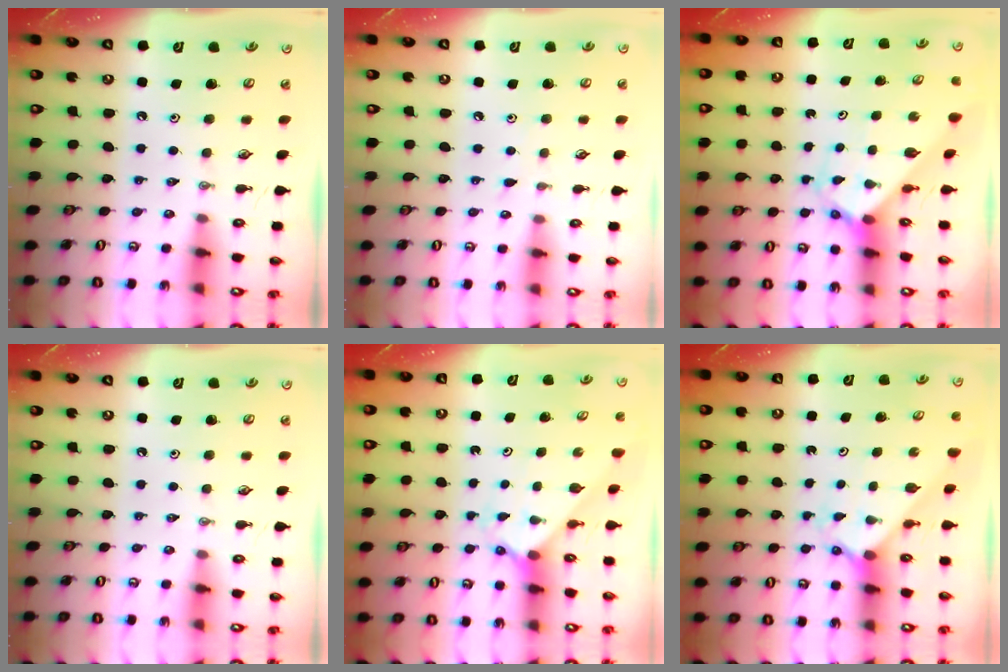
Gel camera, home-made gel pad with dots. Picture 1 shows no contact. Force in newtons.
{"total": 2.3, "press": 2.2, "slide": 0.4}
{"total": 2.7, "press": 2.7, "slide": 0.2}
{"total": 0.0}
{"total": 2.2, "press": 2.2, "slide": 0.2}
{"total": 2.1, "press": 2.1, "slide": 0.3}